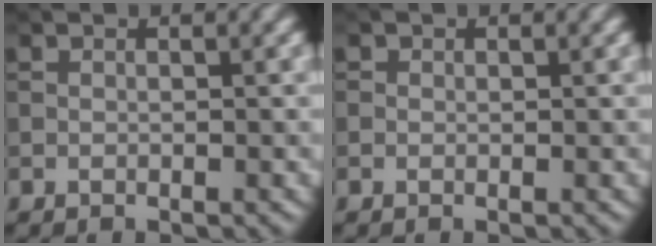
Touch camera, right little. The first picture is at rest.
{"total": 0.0}